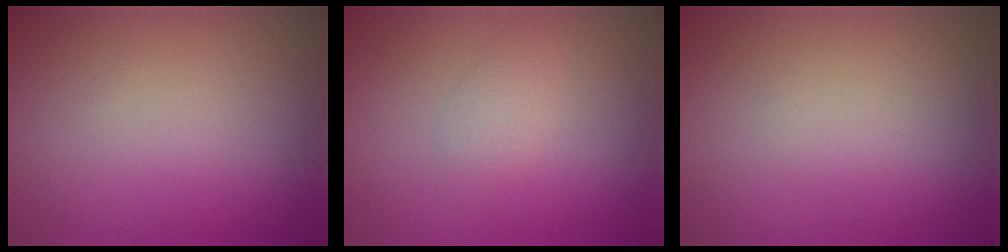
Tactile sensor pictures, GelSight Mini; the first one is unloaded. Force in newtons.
{"total": 1.5, "press": 1.5, "slide": 0.1}
{"total": 0.0}